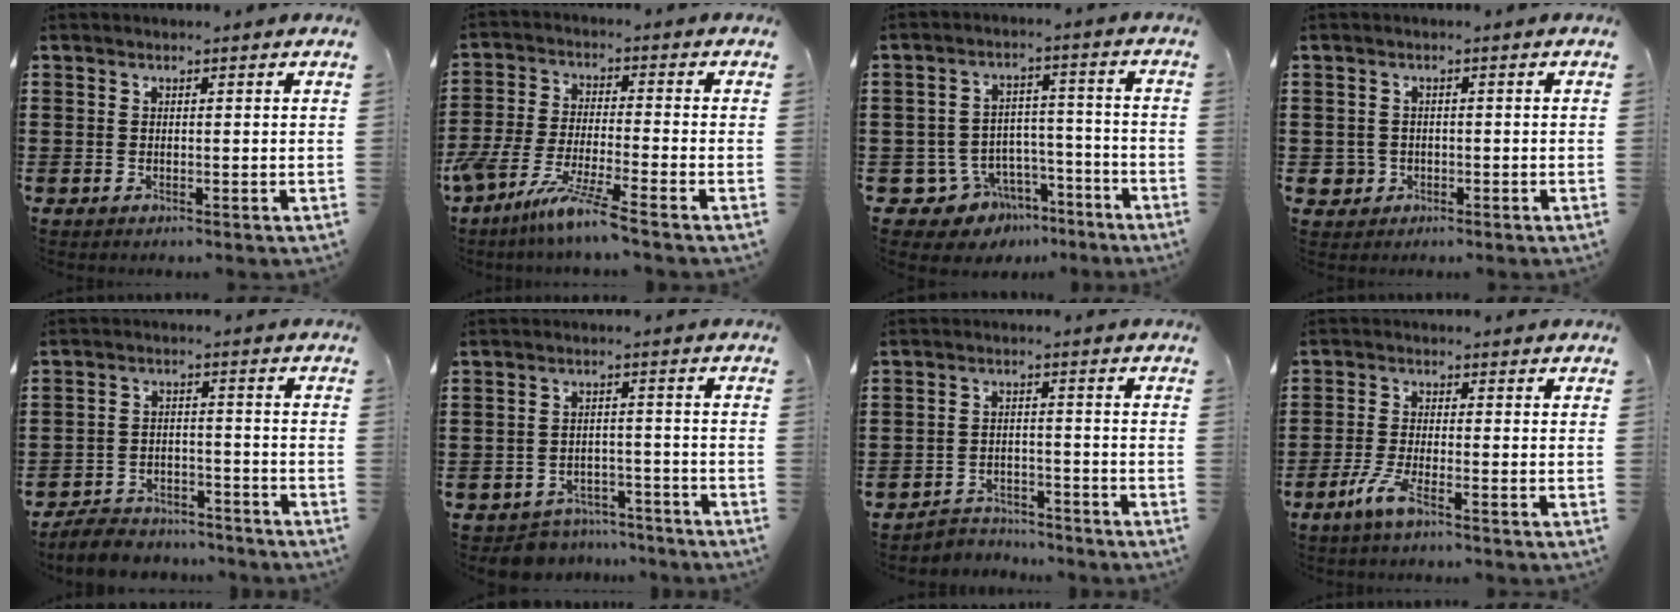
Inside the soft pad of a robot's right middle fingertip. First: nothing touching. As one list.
[{"total": 8.6, "force": [-7.2, -0.5, 4.7], "torque": [-0.111, -0.014, -0.145]}, {"total": 6.7, "force": [-5.0, 4.3, 1.1], "torque": [-0.039, 0.026, -0.097]}, {"total": 2.0, "force": [-0.7, 1.8, 0.5], "torque": [-0.017, -0.001, -0.016]}, {"total": 5.0, "force": [-4.9, 0.9, 0.5], "torque": [-0.021, 0.006, -0.103]}, {"total": 4.1, "force": [-4.0, 0.9, -0.3], "torque": [-0.003, 0.006, -0.085]}, {"total": 3.4, "force": [-3.3, 0.7, -0.2], "torque": [-0.005, 0.001, -0.072]}, {"total": 4.1, "force": [-2.3, 0.4, 3.4], "torque": [-0.082, -0.011, -0.049]}]